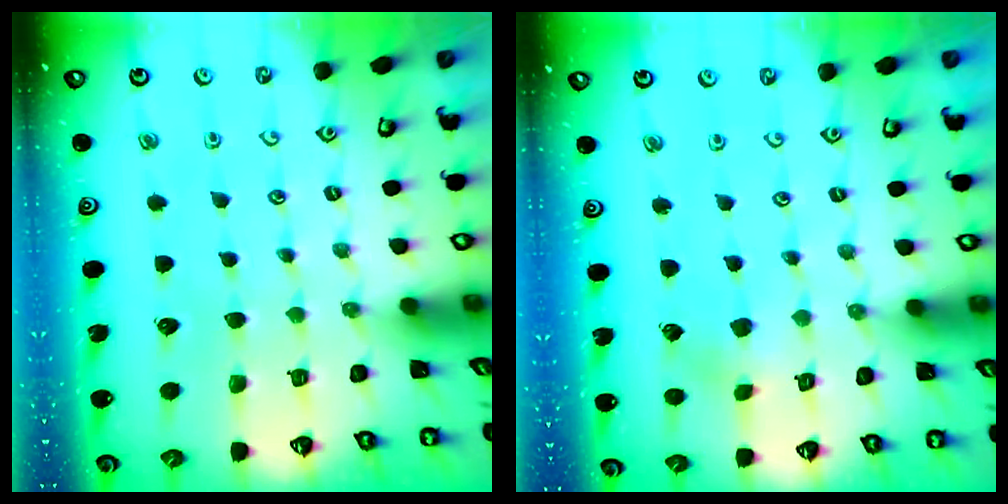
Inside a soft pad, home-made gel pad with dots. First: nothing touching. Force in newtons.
{"total": 2.2, "press": 2.2, "slide": 0.1}